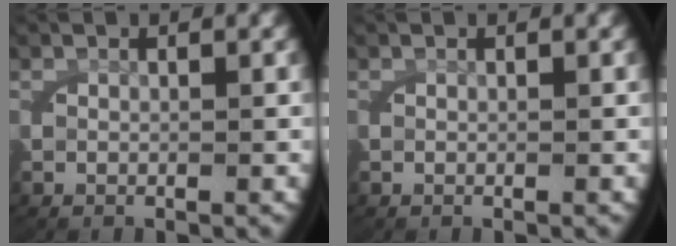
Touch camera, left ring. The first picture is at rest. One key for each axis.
{"total": 0.0}